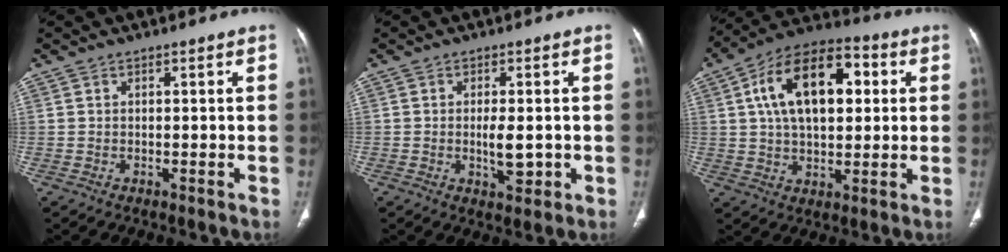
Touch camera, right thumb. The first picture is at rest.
{"total": 4.6, "force": [-0.6, 1.9, 4.2], "torque": [-0.067, -0.006, -0.006]}
{"total": 18.3, "force": [4.3, 10.3, 14.5], "torque": [-0.219, 0.017, 0.064]}